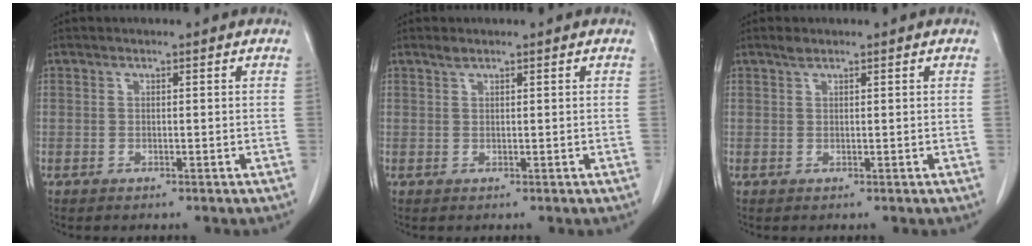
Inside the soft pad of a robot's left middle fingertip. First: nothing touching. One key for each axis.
{"total": 0.8, "fx": 0.7, "fy": 0.1, "fz": 0.3, "tx": -0.012, "ty": 0.002, "tz": 0.017}
{"total": 0.9, "fx": 0.8, "fy": 0.2, "fz": 0.4, "tx": -0.015, "ty": 0.002, "tz": 0.017}